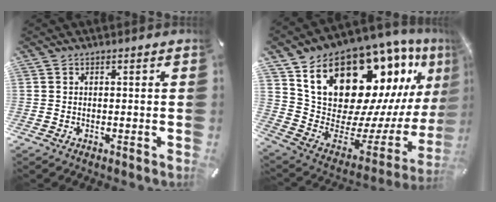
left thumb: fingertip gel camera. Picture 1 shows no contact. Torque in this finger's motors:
{"motor_torque": [2.73, 2.28, 2.21, -0.55, 0.56]}